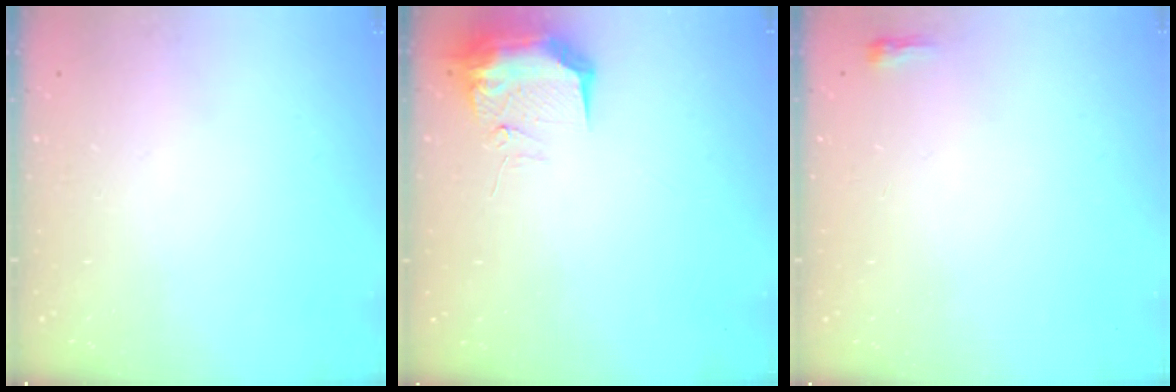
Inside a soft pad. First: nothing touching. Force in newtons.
{"total": 9.5, "press": 9.4, "slide": 1.4}
{"total": 2.3, "press": 2.2, "slide": 0.7}